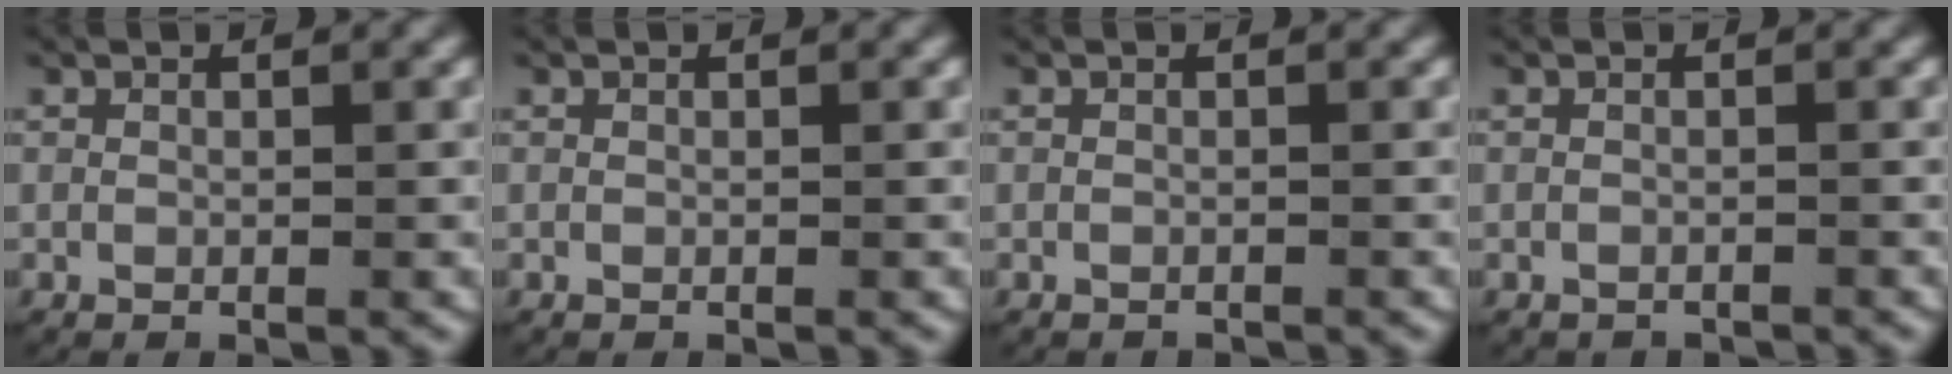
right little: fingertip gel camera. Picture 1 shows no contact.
{"total": 0.0}
{"total": 0.7, "force": [-0.7, 0.0, 0.0], "torque": [-0.002, -0.002, -0.009]}
{"total": 0.9, "force": [-0.9, 0.1, 0.0], "torque": [0.000, -0.004, -0.013]}